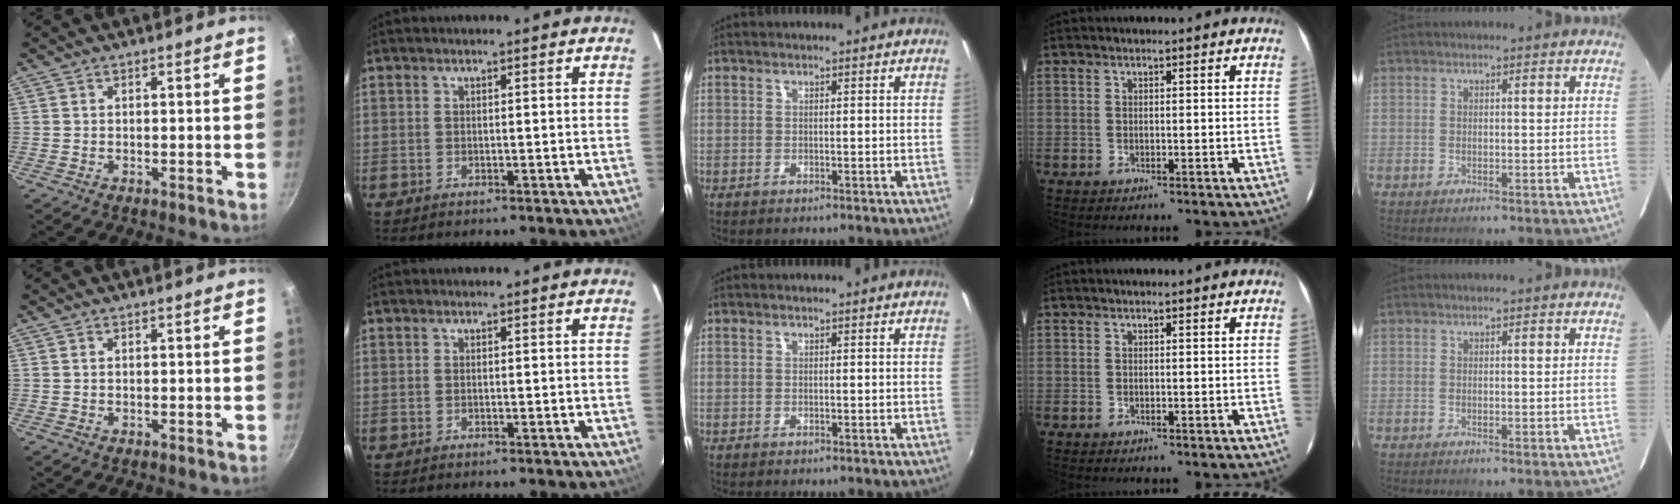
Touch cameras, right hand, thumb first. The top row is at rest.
{}